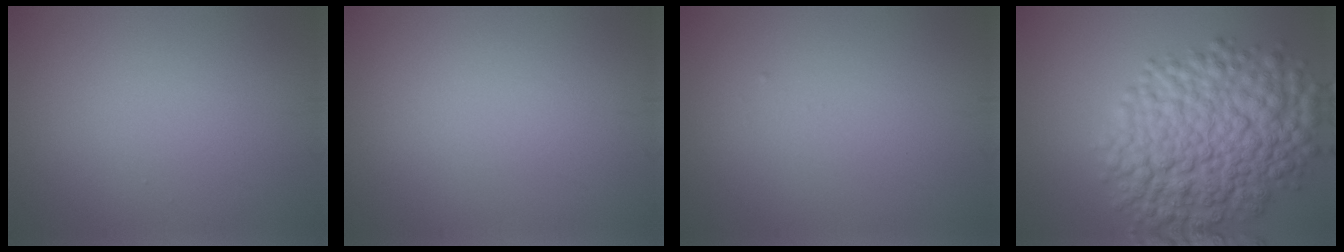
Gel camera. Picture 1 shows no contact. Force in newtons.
{"total": 0.0}
{"total": 0.0}
{"total": 11.0, "press": 11.0, "slide": 0.1}